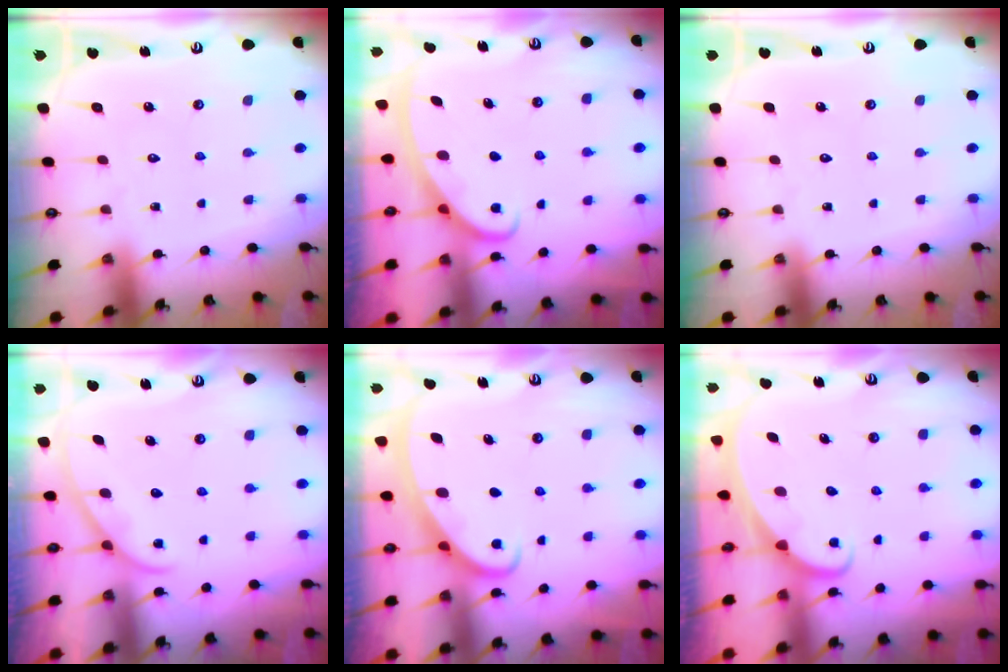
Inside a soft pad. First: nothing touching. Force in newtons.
{"total": 2.8, "press": 2.8, "slide": 0.5}
{"total": 0.0}
{"total": 1.6, "press": 1.6, "slide": 0.3}
{"total": 2.4, "press": 2.4, "slide": 0.4}
{"total": 1.8, "press": 1.8, "slide": 0.1}